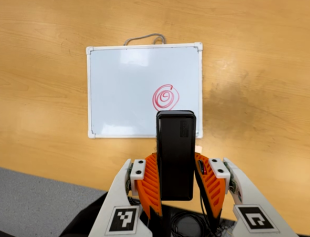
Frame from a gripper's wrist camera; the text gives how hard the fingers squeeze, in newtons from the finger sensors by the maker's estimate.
{"total": 3.2, "left": 1.8, "right": 4.7}